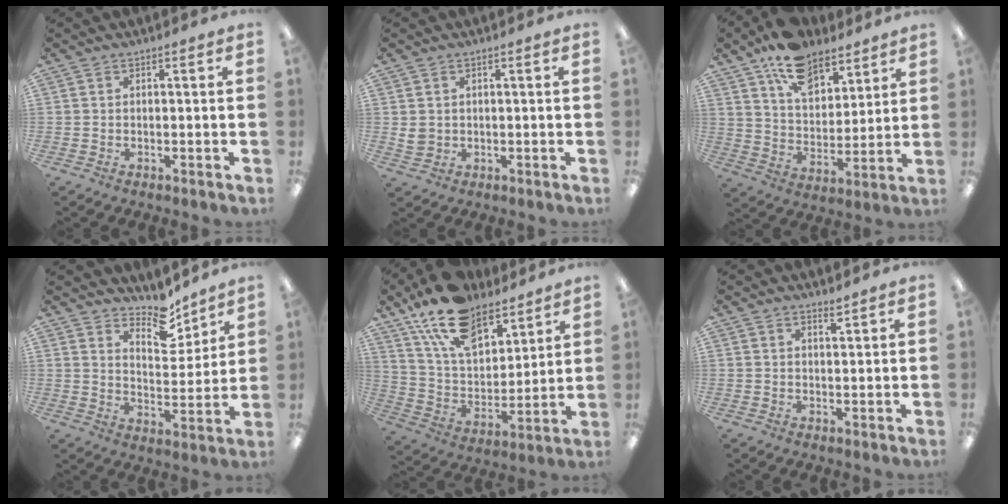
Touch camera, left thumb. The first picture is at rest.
{"total": 2.8, "force": [1.2, 2.4, 0.9], "torque": [-0.010, 0.000, 0.021]}
{"total": 14.3, "force": [10.6, 7.6, 6.0], "torque": [-0.094, -0.058, 0.194]}
{"total": 10.1, "force": [8.6, 3.9, 3.5], "torque": [-0.042, -0.064, 0.154]}
{"total": 18.8, "force": [13.9, 9.2, 8.7], "torque": [-0.169, -0.073, 0.252]}
{"total": 2.0, "force": [1.9, 0.3, 0.7], "torque": [-0.008, -0.008, 0.033]}